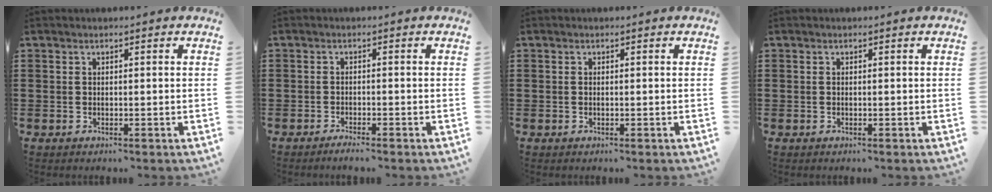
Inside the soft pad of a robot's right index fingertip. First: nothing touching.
{"total": 1.3, "force": [-1.2, -0.2, 0.3], "torque": [-0.006, -0.002, -0.023]}
{"total": 0.0}
{"total": 0.0}